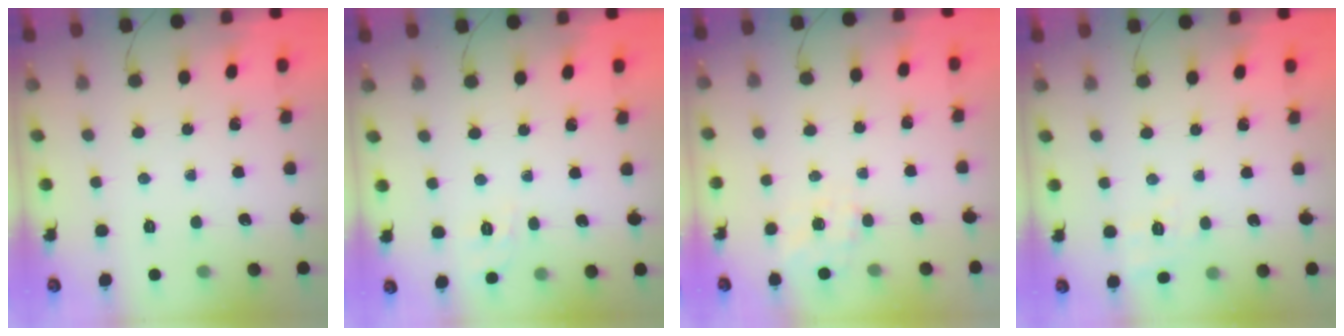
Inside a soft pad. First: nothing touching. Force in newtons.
{"total": 1.5, "press": 0.0, "slide": 1.5}
{"total": 2.2, "press": 1.9, "slide": 1.2}
{"total": 8.9, "press": 8.7, "slide": 2.0}